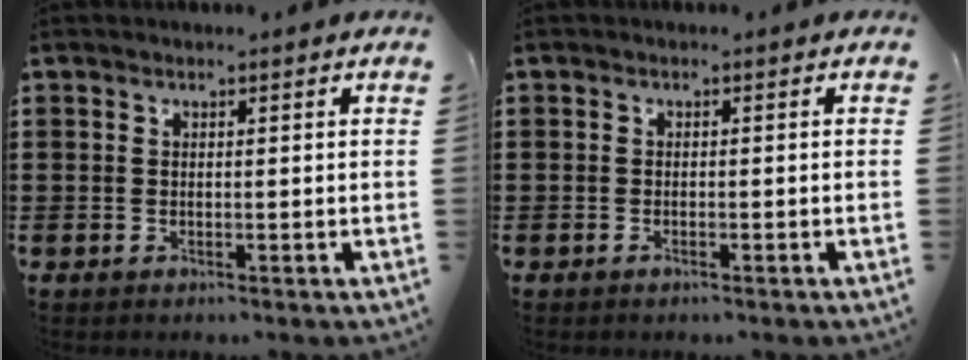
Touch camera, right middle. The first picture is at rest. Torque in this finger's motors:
{"motor_torque": [-0.54, 0.19, -0.03, -0.01]}